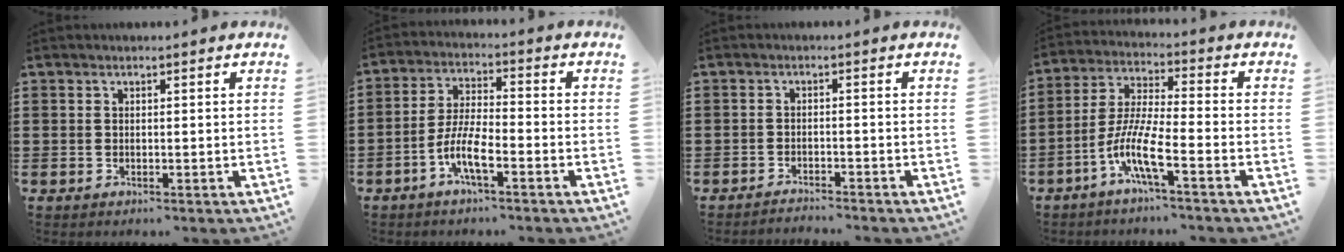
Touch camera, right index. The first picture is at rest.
{"total": 6.7, "force": [-3.5, 1.7, 5.5], "torque": [-0.131, -0.009, -0.071]}
{"total": 1.9, "force": [-1.9, -0.2, -0.1], "torque": [-0.004, 0.001, -0.040]}
{"total": 8.5, "force": [-4.5, 1.2, 7.2], "torque": [-0.167, -0.011, -0.092]}